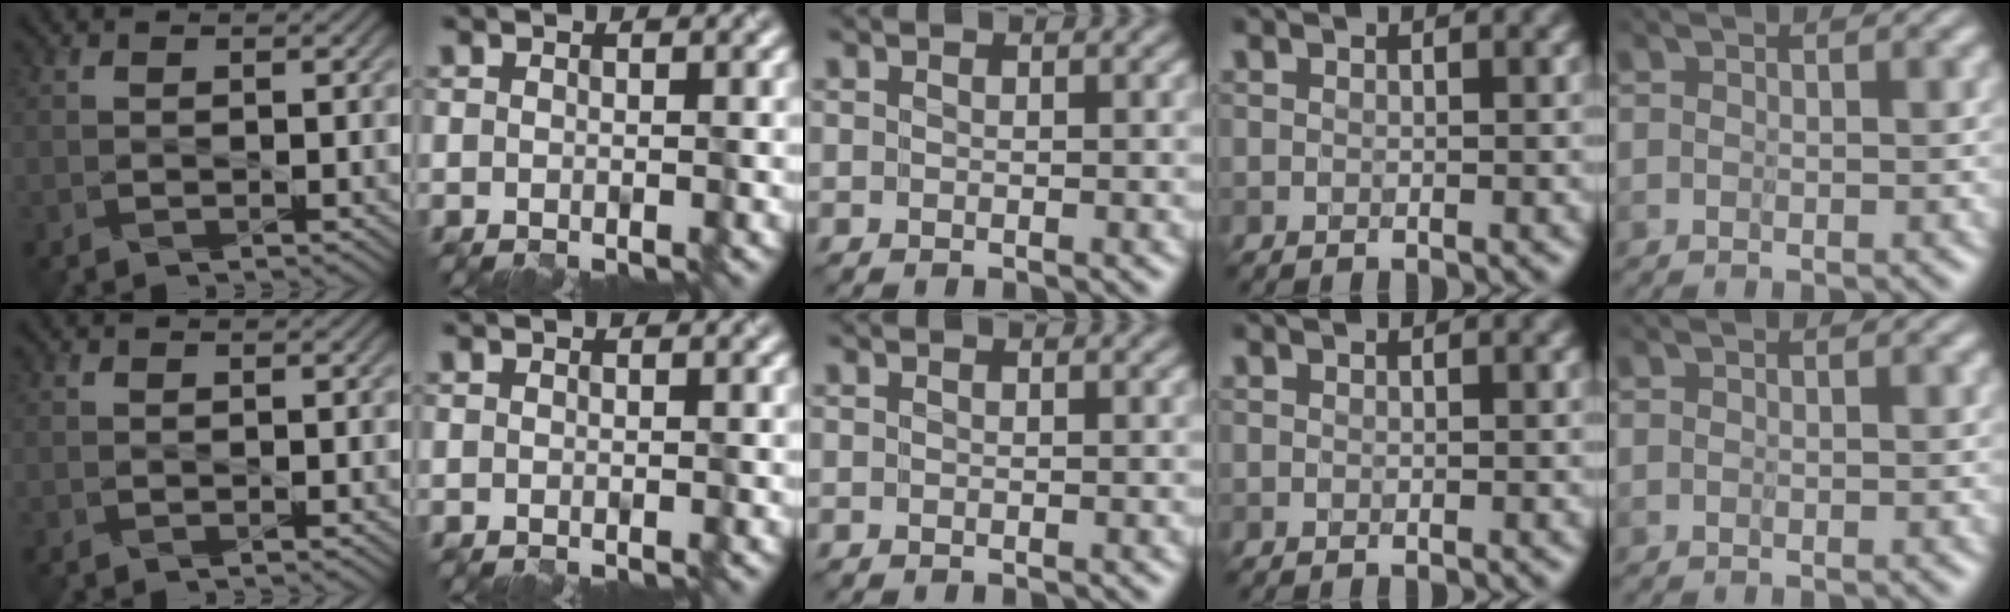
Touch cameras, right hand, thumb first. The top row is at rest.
{}